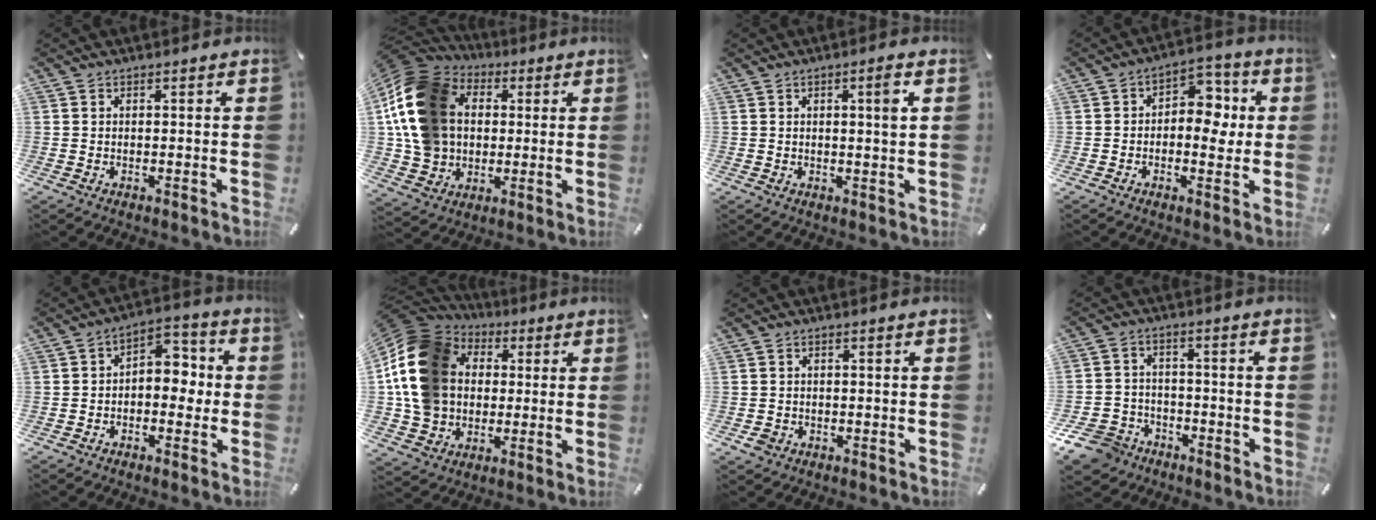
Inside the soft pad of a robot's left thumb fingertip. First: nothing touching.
{"total": 19.9, "force": [2.6, 16.5, 10.7], "torque": [-0.227, -0.004, 0.049]}
{"total": 3.5, "force": [1.0, 0.4, 3.3], "torque": [-0.049, -0.006, 0.010]}
{"total": 8.4, "force": [-0.2, 5.9, 5.9], "torque": [-0.066, -0.001, -0.010]}
{"total": 7.0, "force": [-0.7, 4.8, 5.0], "torque": [-0.061, 0.000, -0.020]}
{"total": 18.3, "force": [1.8, 15.7, 9.3], "torque": [-0.204, 0.003, 0.038]}
{"total": 1.9, "force": [-0.7, 1.6, 0.7], "torque": [-0.014, 0.003, -0.015]}
{"total": 8.4, "force": [-5.8, 5.9, 1.6], "torque": [-0.040, 0.043, -0.110]}